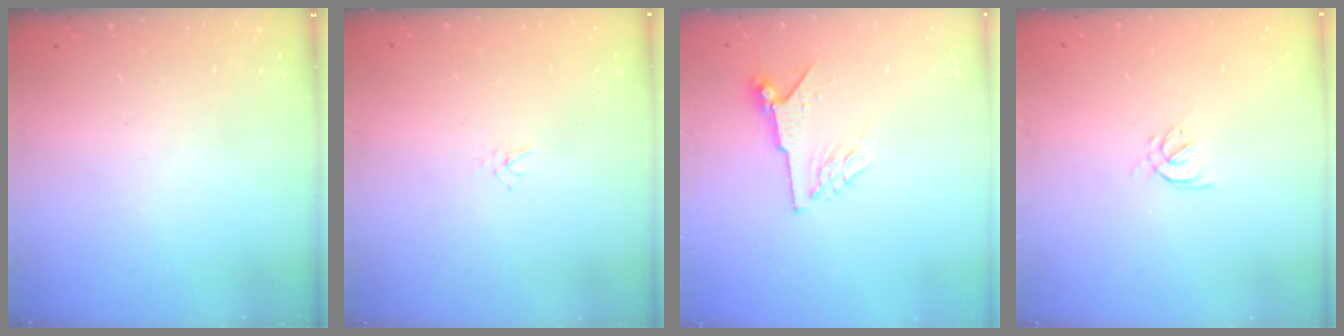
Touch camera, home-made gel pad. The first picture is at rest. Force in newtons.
{"total": 2.0, "press": 2.0, "slide": 0.3}
{"total": 6.2, "press": 6.2, "slide": 0.6}
{"total": 2.2, "press": 2.1, "slide": 0.7}